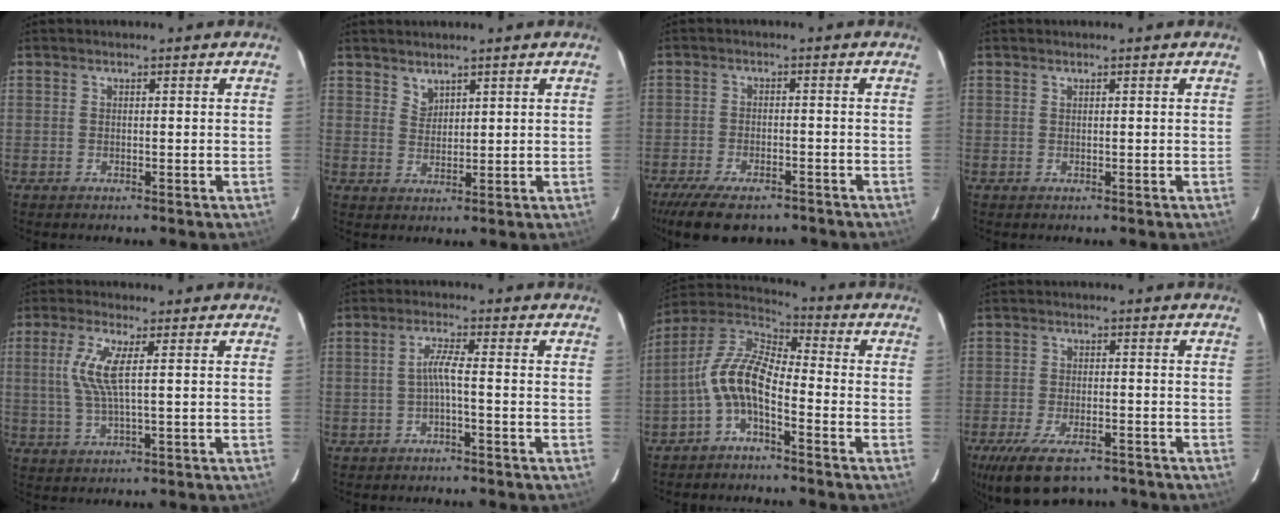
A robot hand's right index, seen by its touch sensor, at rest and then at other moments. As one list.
[{"total": 2.4, "force": [2.2, 1.0, 0.4], "torque": [-0.001, 0.004, 0.042]}, {"total": 11.7, "force": [-9.0, 4.4, 6.0], "torque": [-0.141, -0.027, -0.147]}, {"total": 0.0}, {"total": 6.9, "force": [1.4, 1.1, 6.7], "torque": [-0.146, 0.002, 0.029]}, {"total": 2.8, "force": [-1.2, -0.3, 2.5], "torque": [-0.053, 0.004, -0.022]}, {"total": 9.8, "force": [-3.8, 4.0, 8.1], "torque": [-0.179, 0.017, -0.080]}, {"total": 13.1, "force": [-9.3, 5.4, 7.5], "torque": [-0.167, -0.031, -0.154]}]